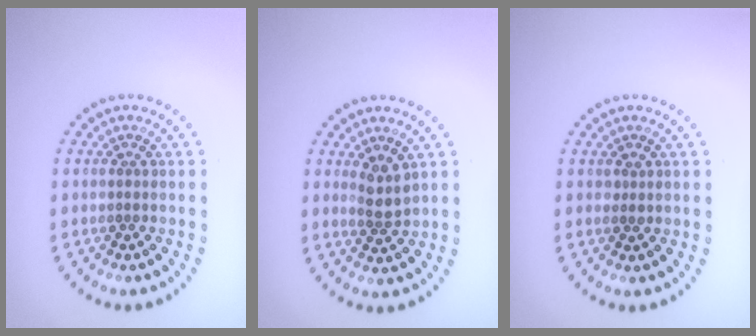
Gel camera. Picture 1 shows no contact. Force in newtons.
{"total": 2.1, "press": 1.8, "slide": 1.2}
{"total": 0.6, "press": 0.4, "slide": 0.4}